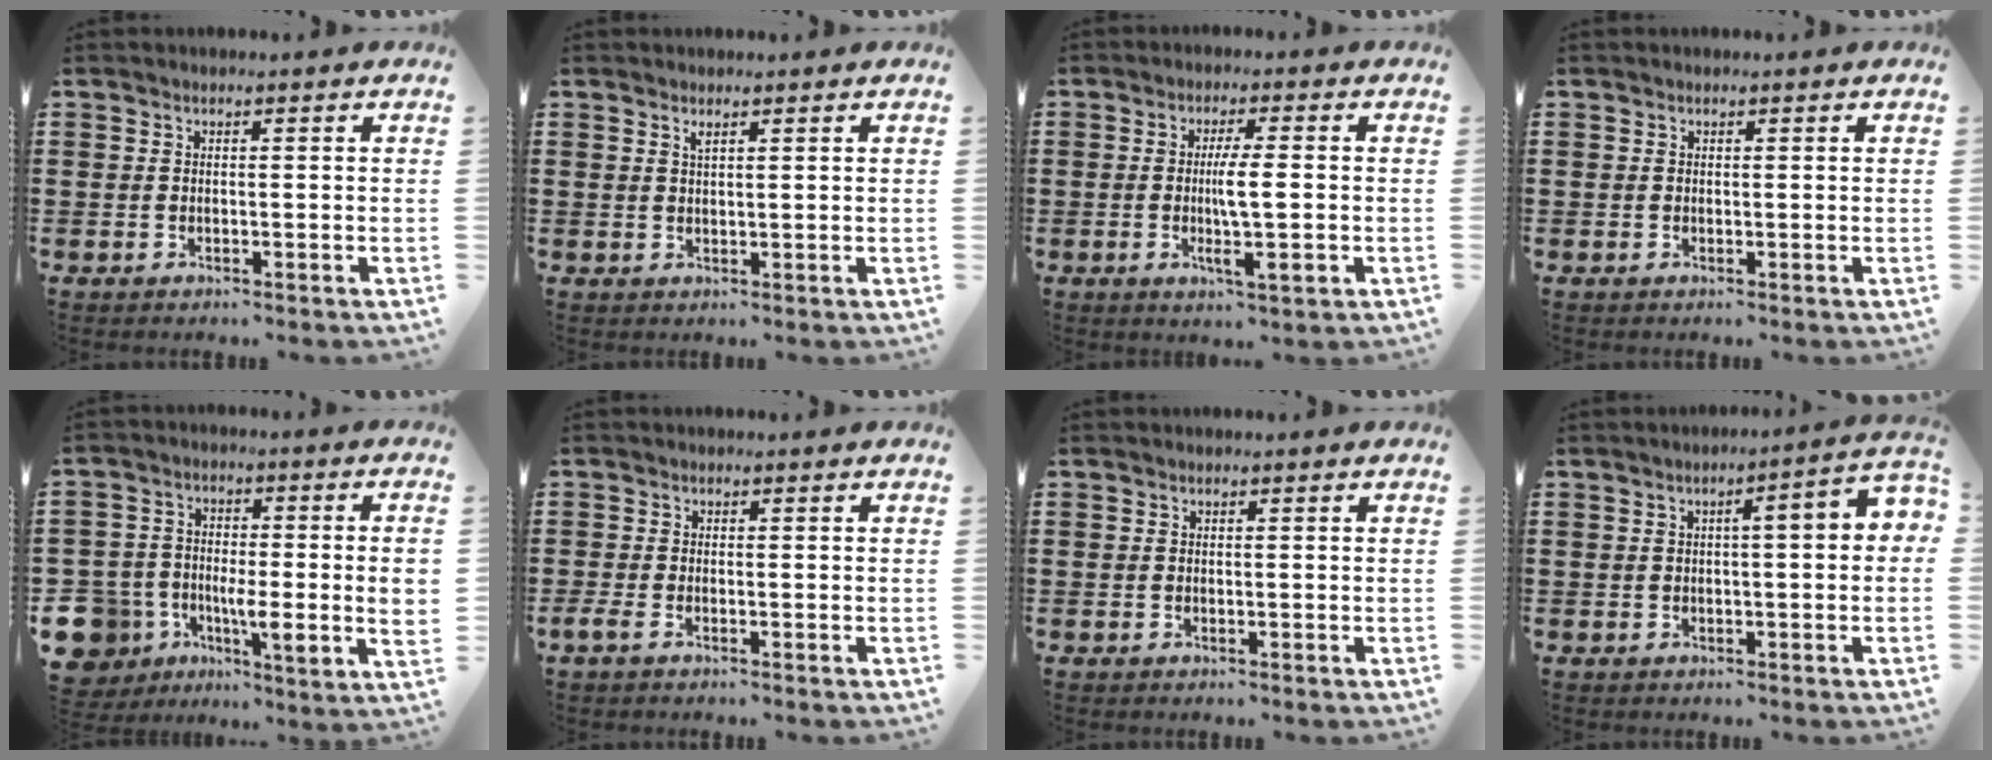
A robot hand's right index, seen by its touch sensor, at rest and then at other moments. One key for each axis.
{"total": 1.0, "fx": 0.6, "fy": 0.1, "fz": 0.7, "tx": -0.016, "ty": -0.001, "tz": 0.012}
{"total": 5.9, "fx": -0.6, "fy": 0.7, "fz": 5.8, "tx": -0.100, "ty": -0.002, "tz": -0.014}
{"total": 0.0}
{"total": 8.6, "fx": -2.6, "fy": 5.9, "fz": 5.7, "tx": -0.160, "ty": -0.008, "tz": -0.048}
{"total": 0.9, "fx": -0.6, "fy": 0.2, "fz": 0.6, "tx": -0.021, "ty": -0.006, "tz": -0.012}
{"total": 0.0}
{"total": 3.7, "fx": 0.1, "fy": 0.4, "fz": 3.7, "tx": -0.058, "ty": 0.001, "tz": -0.004}